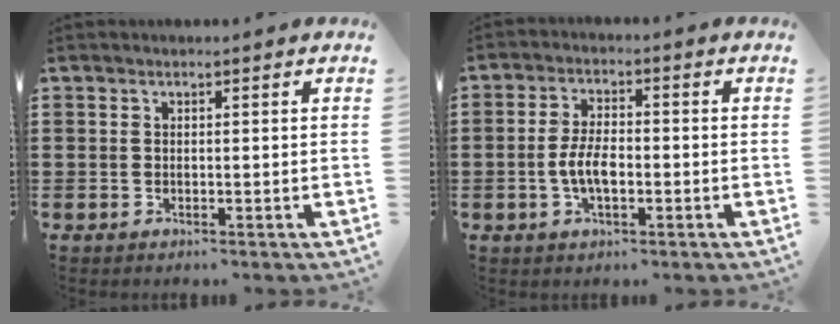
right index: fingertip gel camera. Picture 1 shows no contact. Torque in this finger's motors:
{"motor_torque": [1.60, -0.22, 0.57, 0.16]}